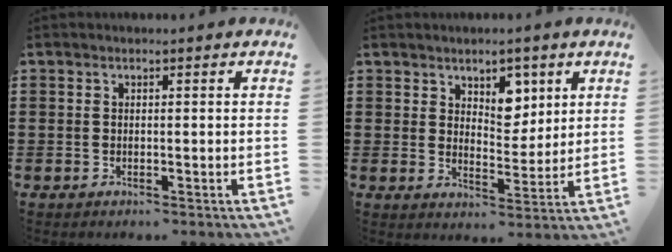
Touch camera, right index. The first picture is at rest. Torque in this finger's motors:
{"motor_torque": [0.08, 0.24, 0.26, 0.02]}